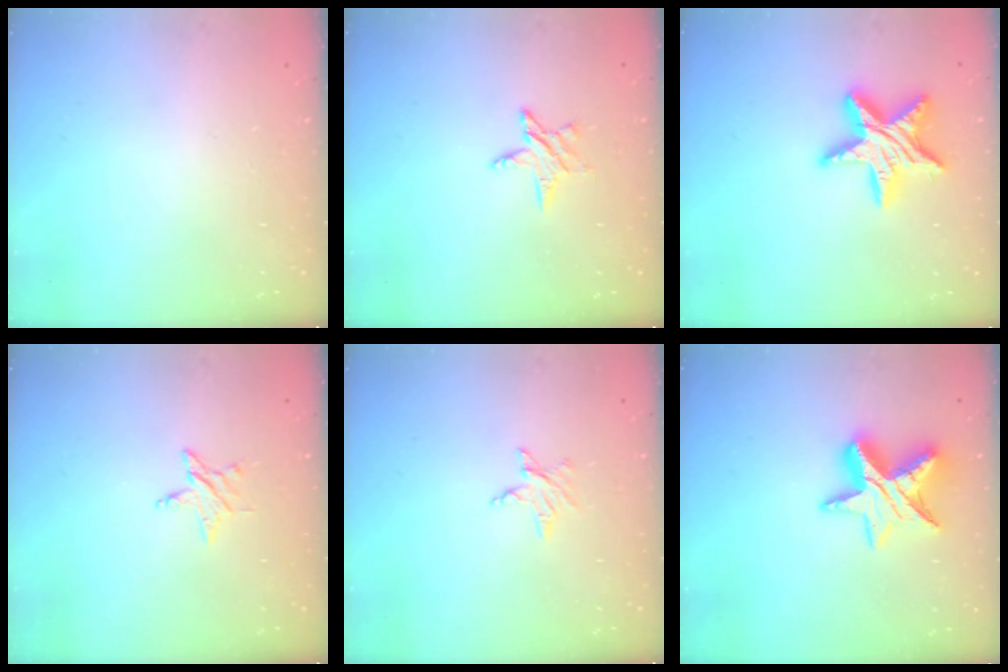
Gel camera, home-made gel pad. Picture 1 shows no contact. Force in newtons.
{"total": 5.9, "press": 5.8, "slide": 0.6}
{"total": 16.1, "press": 16.1, "slide": 0.9}
{"total": 3.7, "press": 3.7, "slide": 0.2}
{"total": 3.5, "press": 3.5, "slide": 0.3}
{"total": 12.1, "press": 12.1, "slide": 1.0}